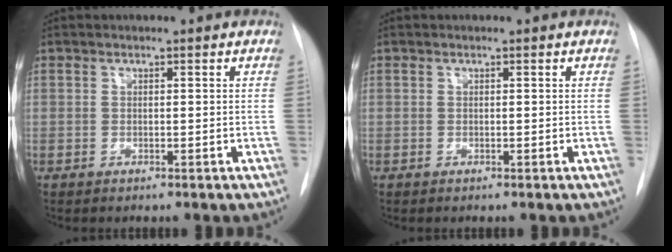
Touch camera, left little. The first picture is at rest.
{"total": 0.0}